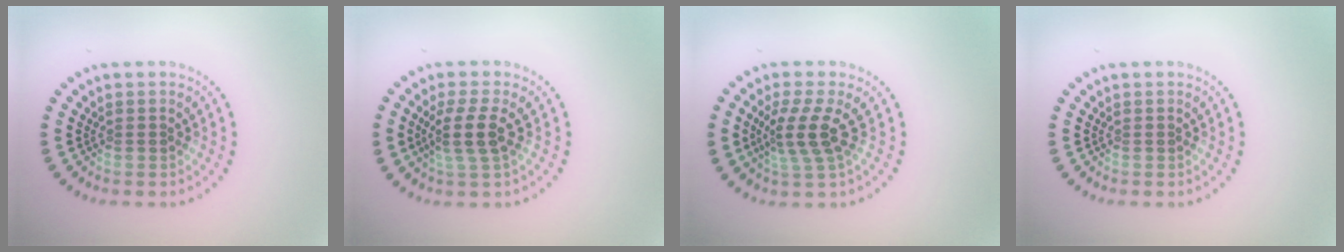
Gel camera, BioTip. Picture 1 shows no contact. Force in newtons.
{"total": 2.9, "press": 2.4, "slide": 1.6}
{"total": 3.3, "press": 2.8, "slide": 1.7}
{"total": 0.0}